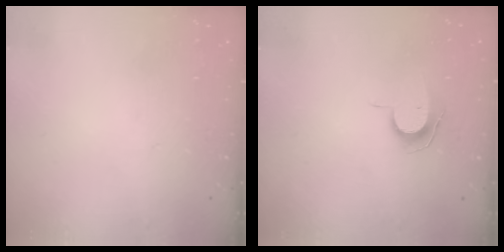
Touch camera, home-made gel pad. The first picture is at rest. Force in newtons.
{"total": 7.7, "press": 7.6, "slide": 0.4}